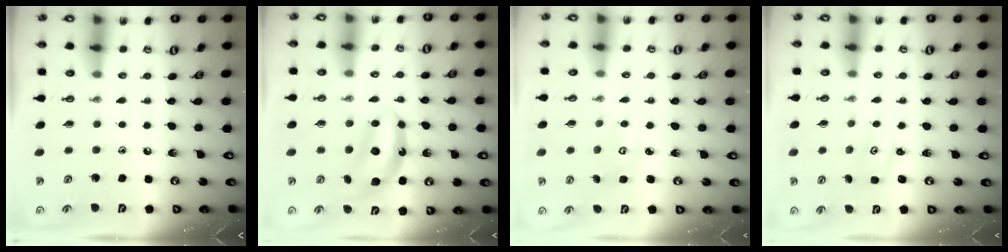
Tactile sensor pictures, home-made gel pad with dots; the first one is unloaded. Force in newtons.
{"total": 7.5, "press": 7.5, "slide": 0.2}
{"total": 2.7, "press": 2.7, "slide": 0.4}
{"total": 1.5, "press": 1.4, "slide": 0.2}